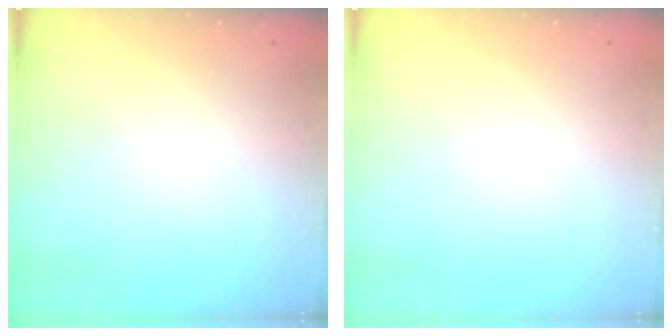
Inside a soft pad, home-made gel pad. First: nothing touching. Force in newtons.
{"total": 0.0}